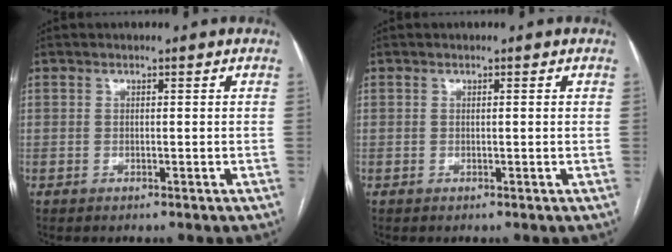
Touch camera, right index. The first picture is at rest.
{"total": 0.0}